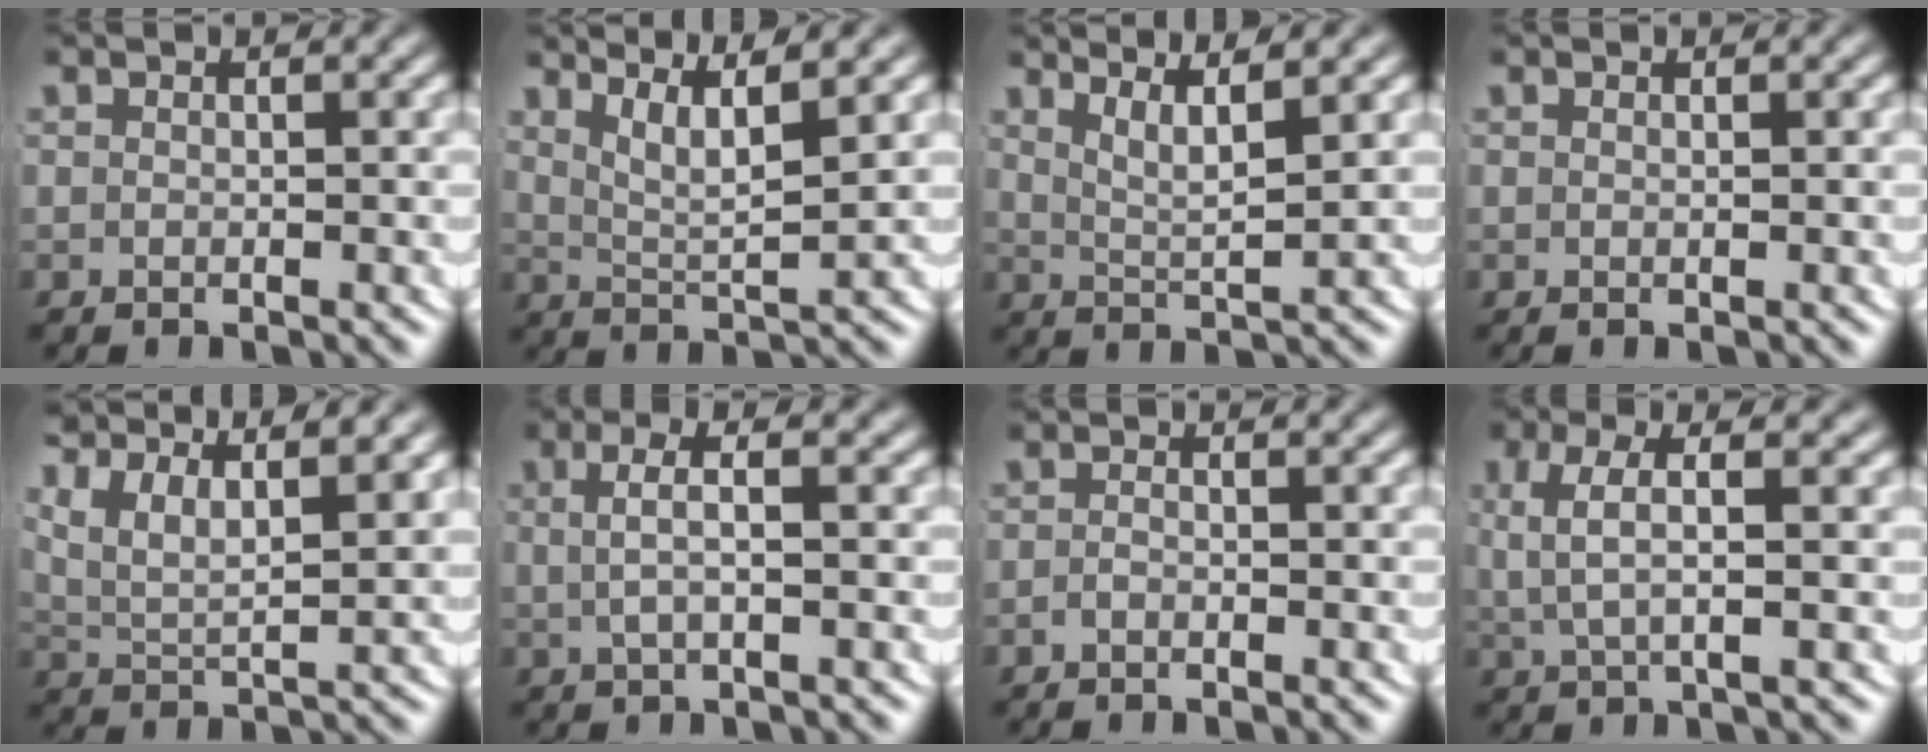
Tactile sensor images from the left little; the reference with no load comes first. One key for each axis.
{"total": 4.9, "fx": 2.9, "fy": 1.5, "fz": 3.7, "tx": -0.059, "ty": -0.007, "tz": 0.048}
{"total": 4.3, "fx": 2.7, "fy": 1.0, "fz": 3.2, "tx": -0.047, "ty": -0.002, "tz": 0.043}
{"total": 0.0}
{"total": 6.0, "fx": 3.0, "fy": 3.7, "fz": 3.6, "tx": -0.084, "ty": 0.000, "tz": 0.042}
{"total": 2.8, "fx": 0.6, "fy": 0.4, "fz": 2.7, "tx": -0.046, "ty": 0.009, "tz": 0.010}
{"total": 0.9, "fx": -0.8, "fy": 0.2, "fz": 0.3, "tx": -0.010, "ty": -0.004, "tz": -0.016}
{"total": 3.9, "fx": 1.4, "fy": 0.9, "fz": 3.5, "tx": -0.065, "ty": 0.010, "tz": 0.026}